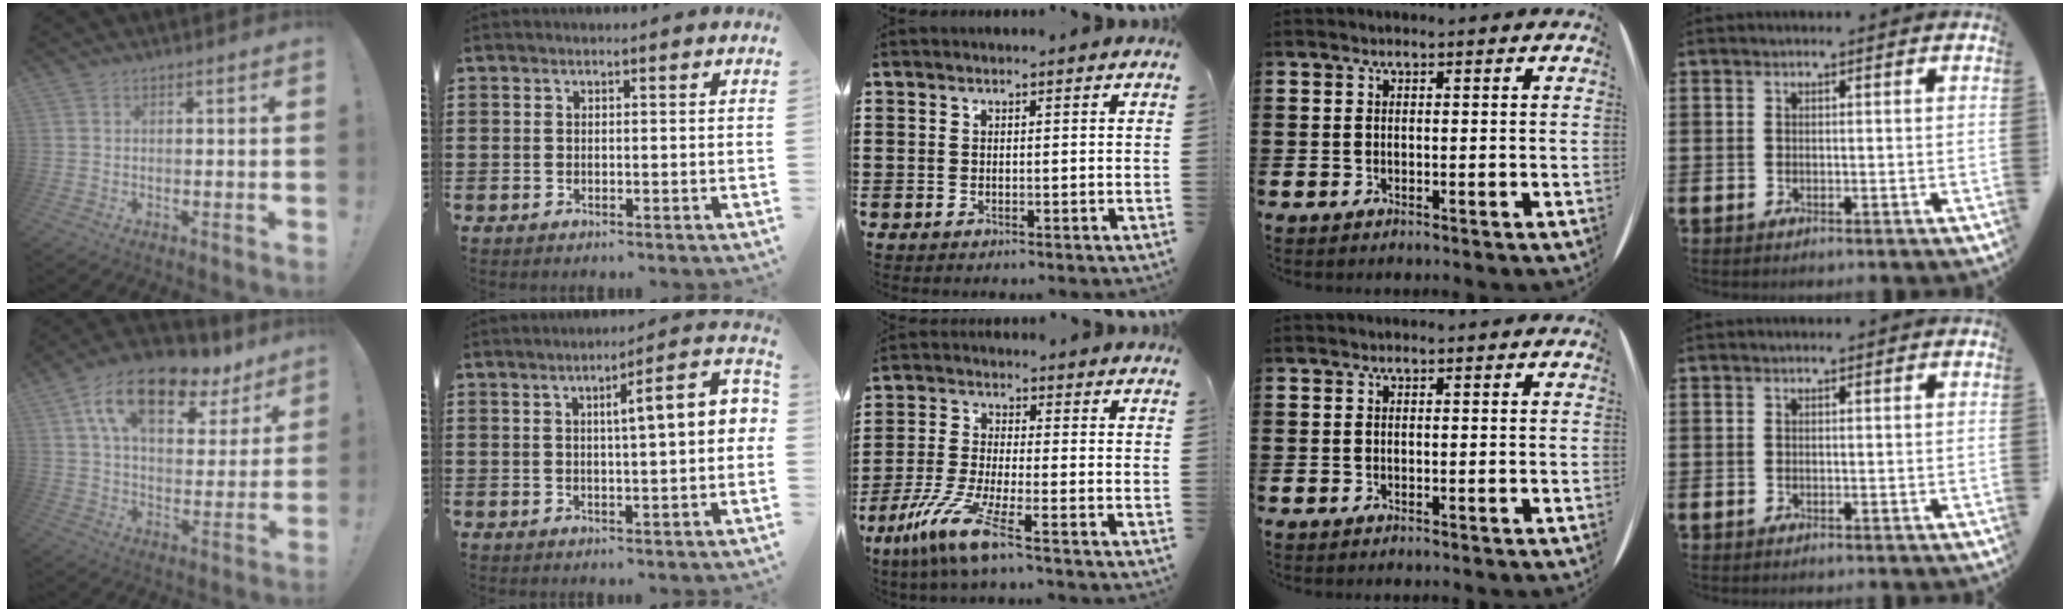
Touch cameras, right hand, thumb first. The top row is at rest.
{"thumb": {"total": 17.7, "force": [10.2, 8.7, 11.5], "torque": [-0.184, -0.053, 0.176]}, "index": {"total": 6.3, "force": [0.8, 0.6, 6.2], "torque": [-0.100, -0.006, 0.003]}, "middle": {"total": 8.3, "force": [-5.2, 0.6, 6.4], "torque": [-0.151, -0.023, -0.104]}}